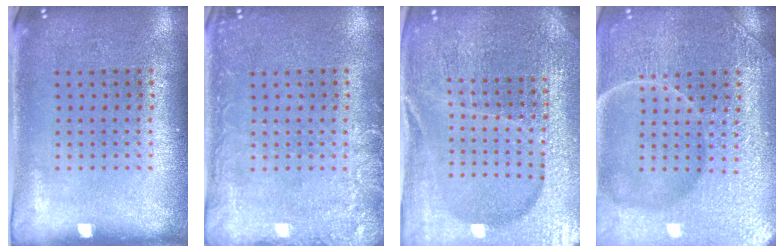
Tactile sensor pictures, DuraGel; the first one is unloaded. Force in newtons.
{"total": 2.6, "press": 2.6, "slide": 0.3}
{"total": 5.3, "press": 4.8, "slide": 2.2}
{"total": 6.9, "press": 6.9, "slide": 0.7}